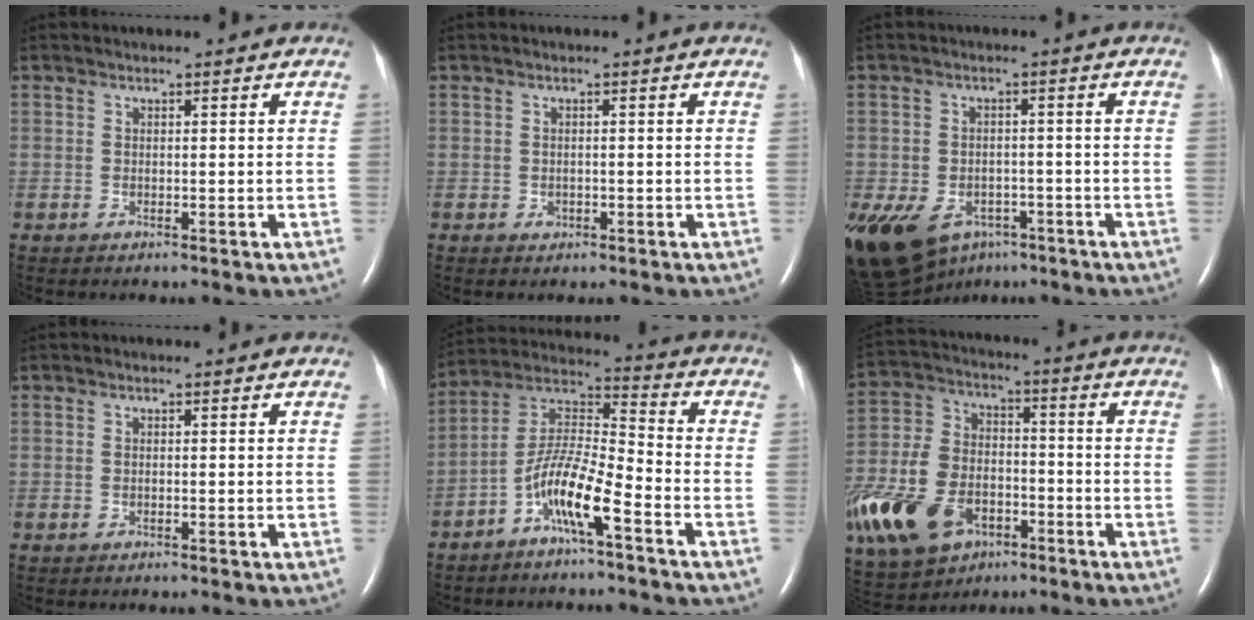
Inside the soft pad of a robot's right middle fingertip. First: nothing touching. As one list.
[{"total": 0.8, "force": [-0.4, 0.7, 0.4], "torque": [-0.007, 0.001, -0.003]}, {"total": 18.4, "force": [-9.5, 12.8, 9.1], "torque": [-0.257, -0.016, -0.133]}, {"total": 0.0}, {"total": 9.9, "force": [-5.5, 1.0, 8.2], "torque": [-0.174, 0.009, -0.111]}, {"total": 30.3, "force": [-14.8, 20.0, 17.4], "torque": [-0.509, -0.026, -0.259]}]